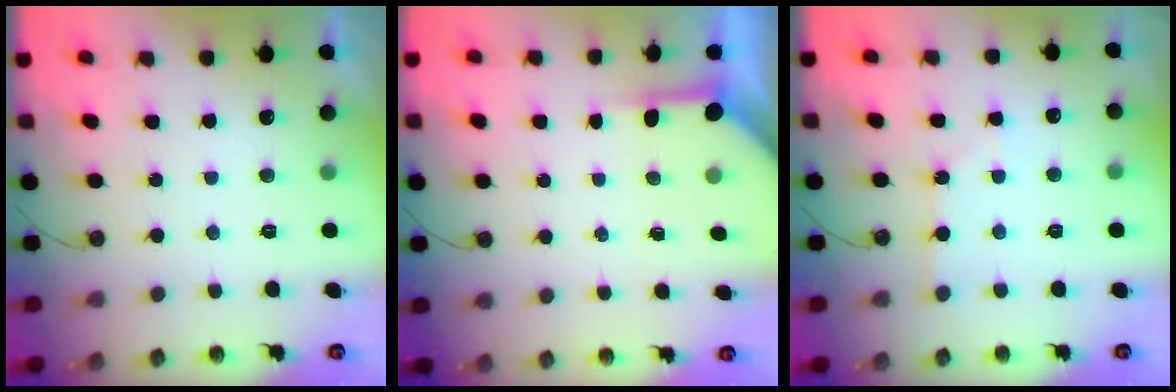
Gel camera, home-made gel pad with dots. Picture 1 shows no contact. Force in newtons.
{"total": 3.7, "press": 3.7, "slide": 0.4}
{"total": 2.3, "press": 2.3, "slide": 0.4}